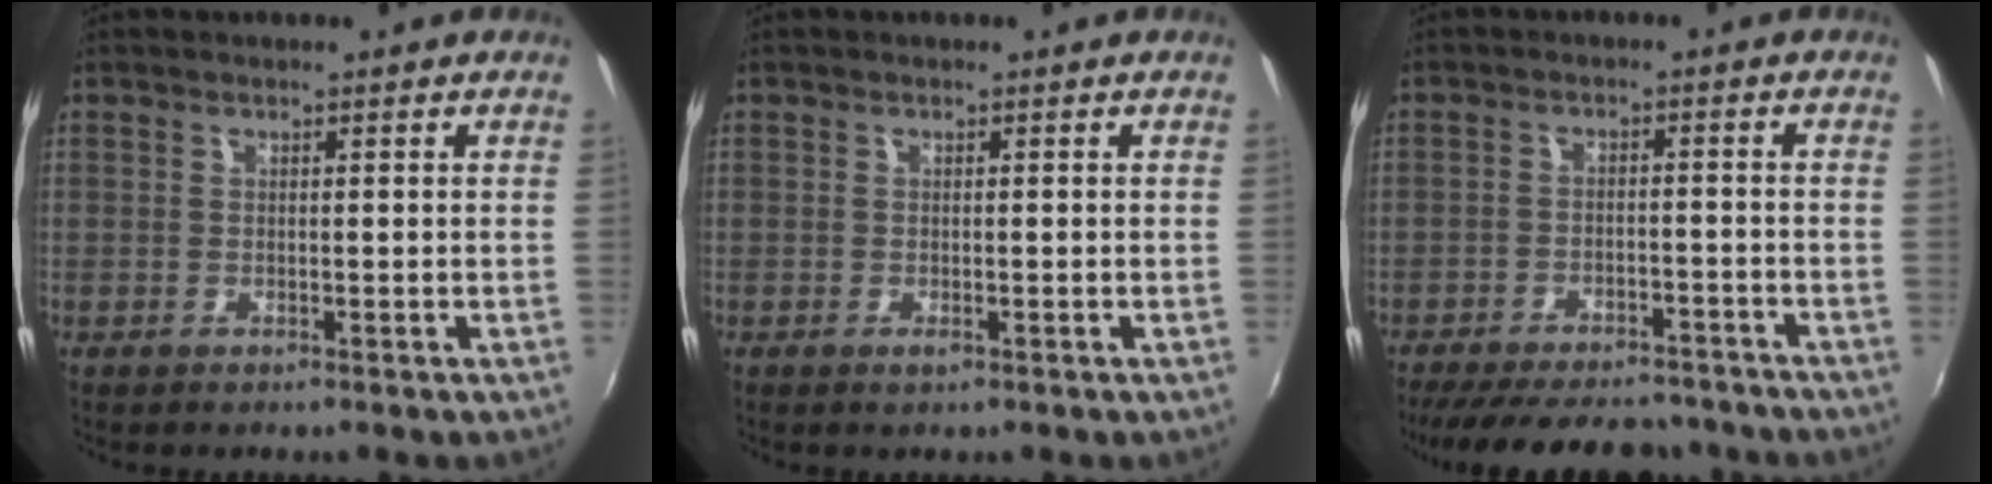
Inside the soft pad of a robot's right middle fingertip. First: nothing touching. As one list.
[{"total": 0.8, "force": [-0.4, 0.4, 0.6], "torque": [-0.009, -0.004, -0.007]}, {"total": 19.1, "force": [-16.0, 6.6, 7.9], "torque": [-0.171, -0.004, -0.217]}]